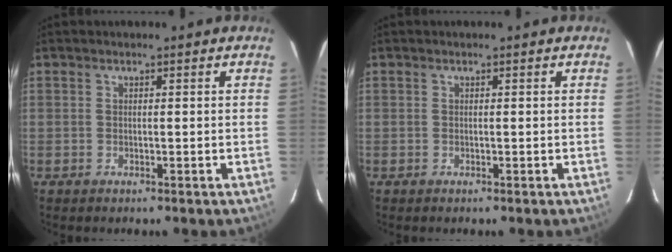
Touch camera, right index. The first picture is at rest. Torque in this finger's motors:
{"motor_torque": [-0.02, -0.01, 0.03, 0.01]}